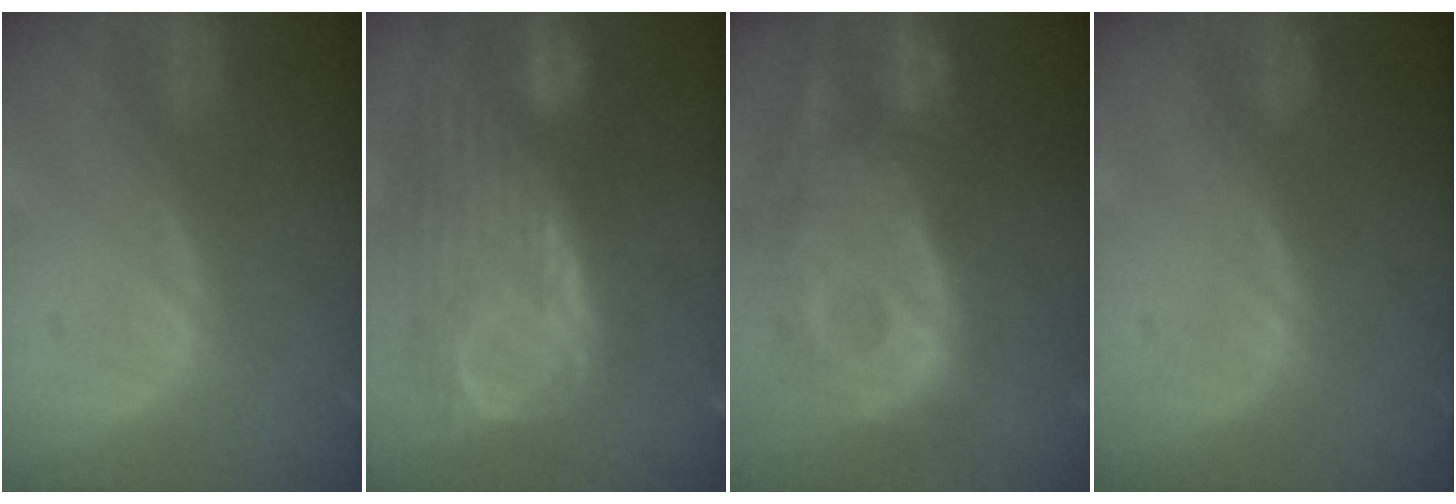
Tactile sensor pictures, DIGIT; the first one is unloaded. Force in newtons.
{"total": 11.9, "press": 10.4, "slide": 5.8}
{"total": 13.0, "press": 11.3, "slide": 6.3}
{"total": 0.0}